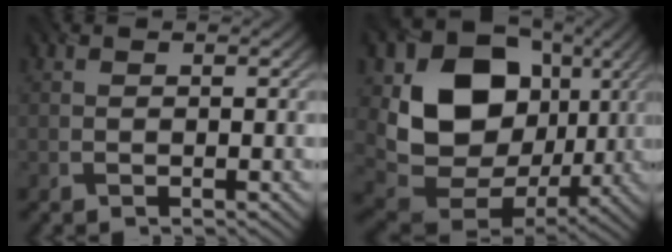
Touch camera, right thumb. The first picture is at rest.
{"total": 15.9, "force": [2.3, 12.7, 9.3], "torque": [-0.187, -0.024, 0.044]}